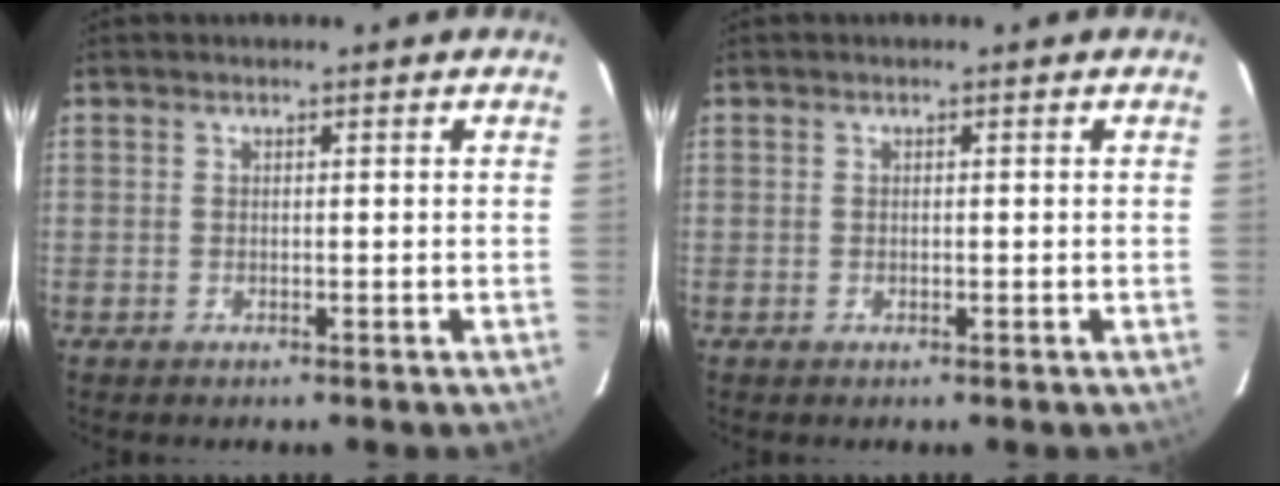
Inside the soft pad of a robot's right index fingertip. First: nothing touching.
{"total": 0.0}